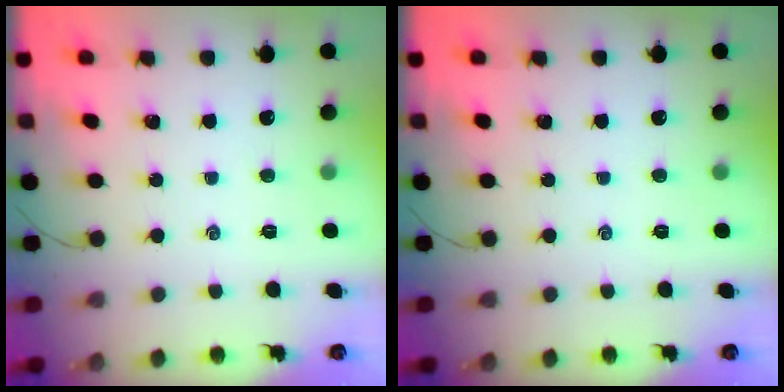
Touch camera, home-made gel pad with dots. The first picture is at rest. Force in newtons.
{"total": 0.0}